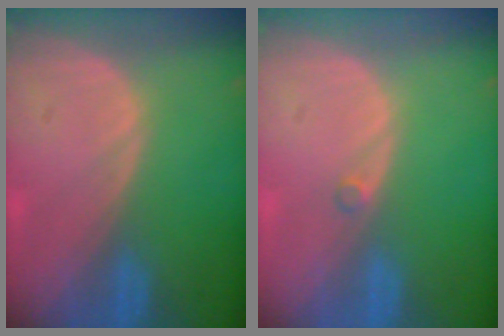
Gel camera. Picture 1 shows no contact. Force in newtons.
{"total": 0.6, "press": 0.6, "slide": 0.1}